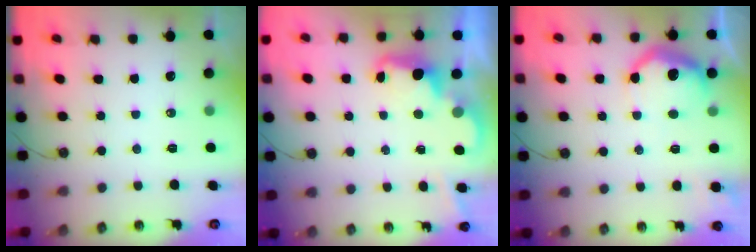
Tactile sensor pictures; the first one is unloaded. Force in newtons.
{"total": 2.4, "press": 2.4, "slide": 0.5}
{"total": 9.9, "press": 9.9, "slide": 0.7}